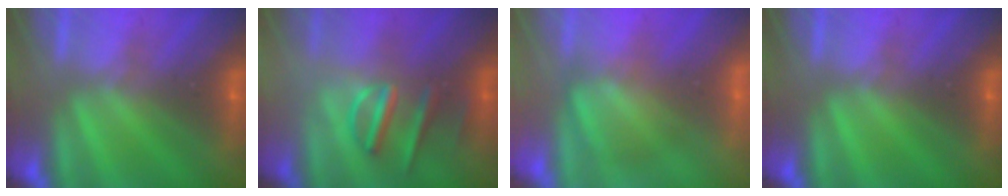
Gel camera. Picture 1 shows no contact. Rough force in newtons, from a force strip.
{"total": 3.1}
{"total": 3.6}
{"total": 0.0}